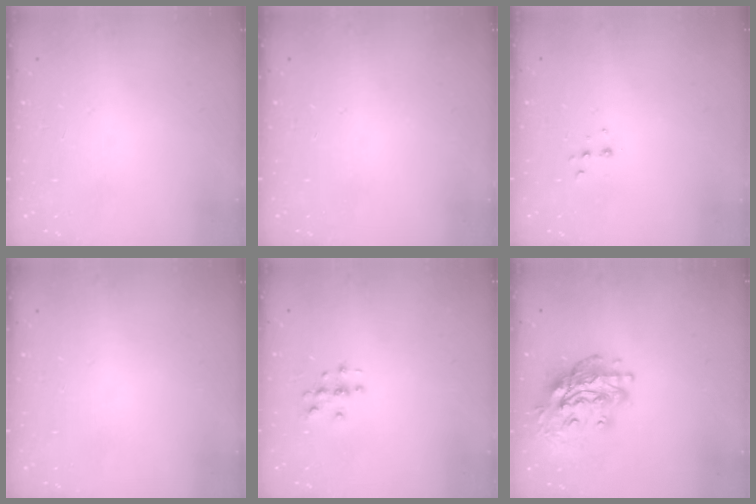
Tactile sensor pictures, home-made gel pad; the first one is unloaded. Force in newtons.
{"total": 0.0}
{"total": 4.7, "press": 4.6, "slide": 0.8}
{"total": 0.0}
{"total": 3.4, "press": 3.4, "slide": 0.2}
{"total": 17.4, "press": 17.3, "slide": 1.8}